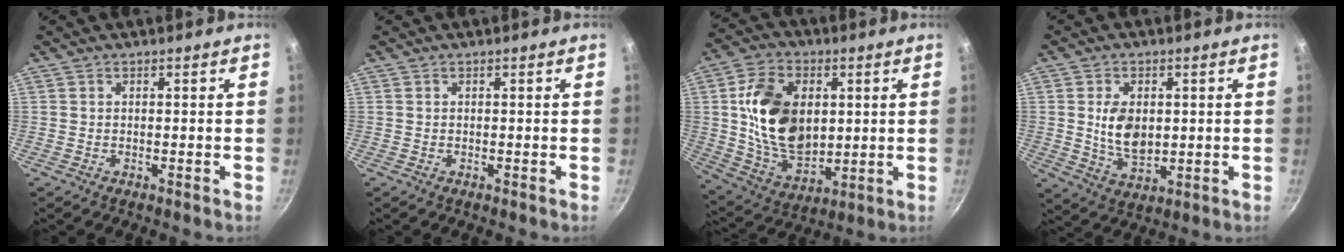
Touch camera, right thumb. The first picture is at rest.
{"total": 0.0}
{"total": 18.2, "force": [2.8, 12.2, 13.2], "torque": [-0.211, -0.009, 0.060]}
{"total": 8.3, "force": [0.9, 5.4, 6.2], "torque": [-0.097, -0.018, 0.023]}